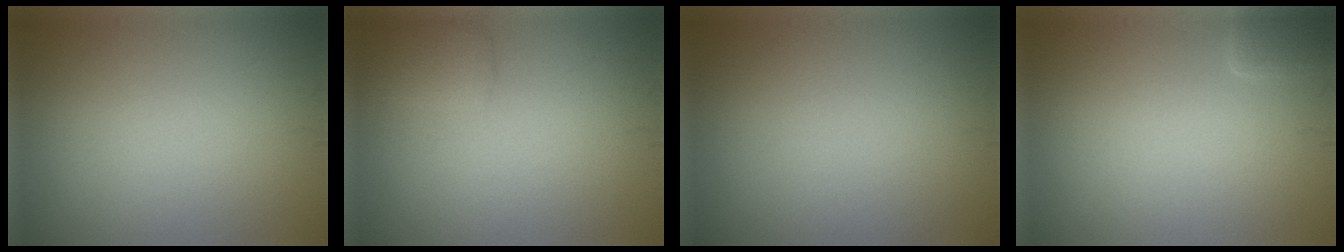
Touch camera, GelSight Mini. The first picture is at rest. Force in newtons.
{"total": 1.6, "press": 1.6, "slide": 0.1}
{"total": 0.0}
{"total": 1.4, "press": 1.4, "slide": 0.1}